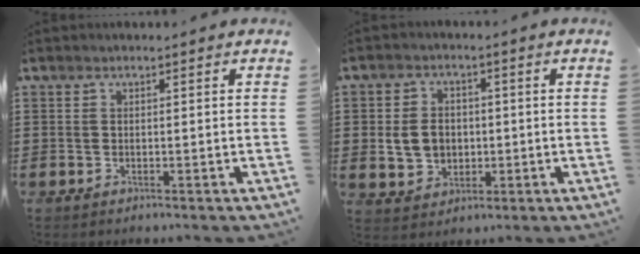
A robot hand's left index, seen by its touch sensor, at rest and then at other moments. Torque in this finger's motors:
{"motor_torque": [0.52, 0.27, 0.49, 0.09]}